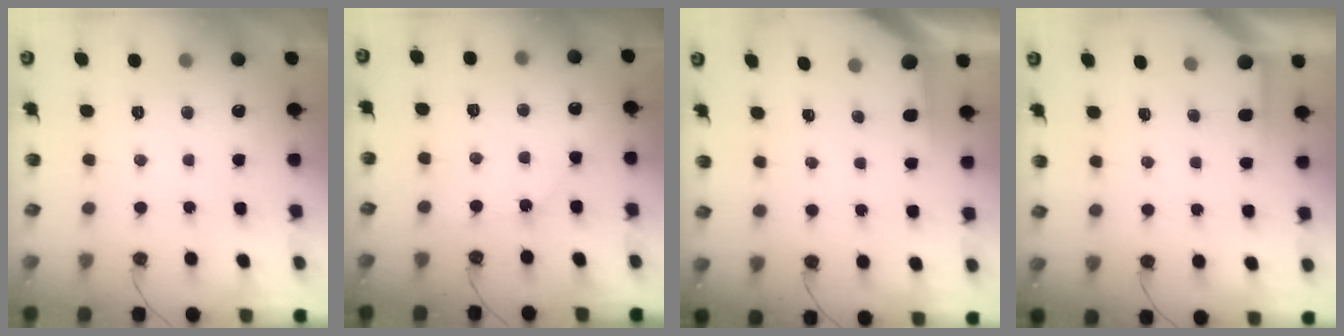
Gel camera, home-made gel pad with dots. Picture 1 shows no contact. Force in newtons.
{"total": 5.5, "press": 5.4, "slide": 0.9}
{"total": 2.3, "press": 2.3, "slide": 0.3}
{"total": 1.6, "press": 1.6, "slide": 0.3}